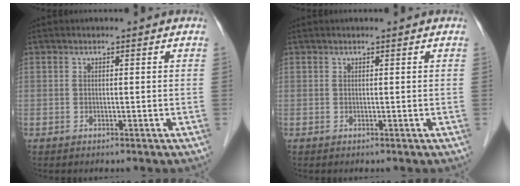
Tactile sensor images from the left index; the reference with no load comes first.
{"total": 1.8, "force": [1.5, 0.0, 1.1], "torque": [-0.016, 0.026, 0.027]}